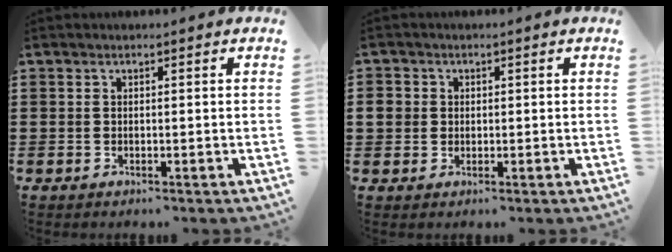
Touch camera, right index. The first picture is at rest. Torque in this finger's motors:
{"motor_torque": [0.38, -0.03, 0.01, 0.03]}